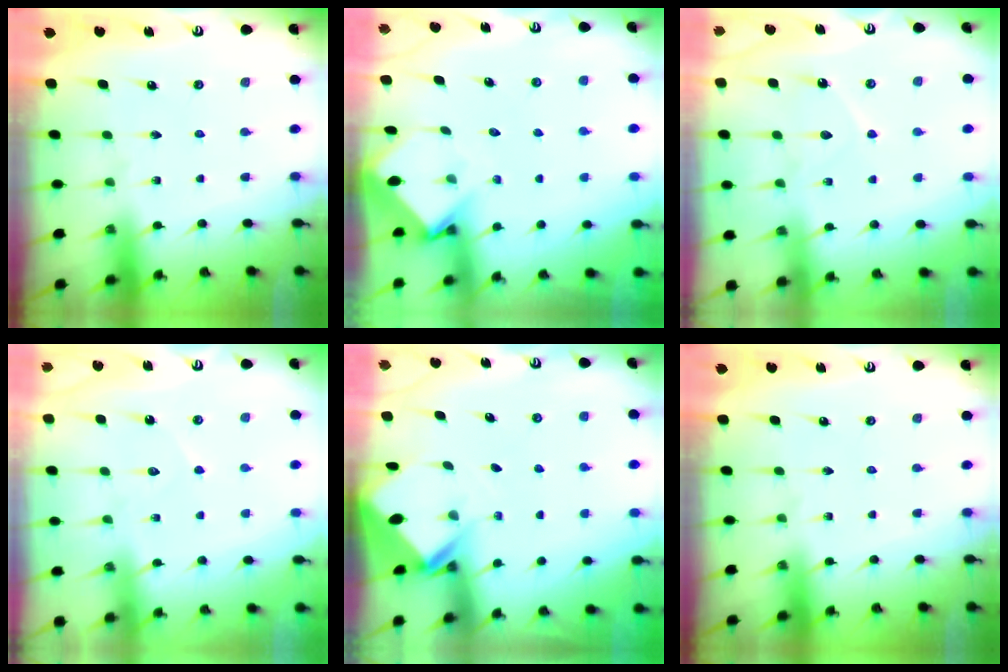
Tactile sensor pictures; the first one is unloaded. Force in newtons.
{"total": 3.7, "press": 3.7, "slide": 0.2}
{"total": 7.6, "press": 7.5, "slide": 0.8}
{"total": 6.7, "press": 6.7, "slide": 0.8}
{"total": 2.6, "press": 2.6, "slide": 0.1}
{"total": 0.0}